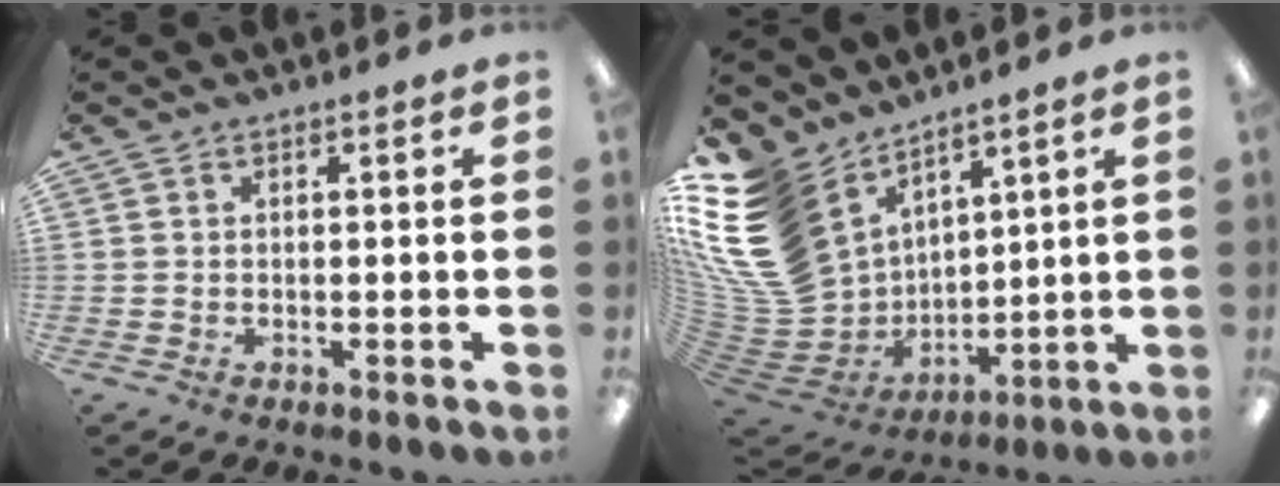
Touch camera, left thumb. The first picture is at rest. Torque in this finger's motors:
{"motor_torque": [1.96, 0.15, 1.34, -1.43, 1.05]}